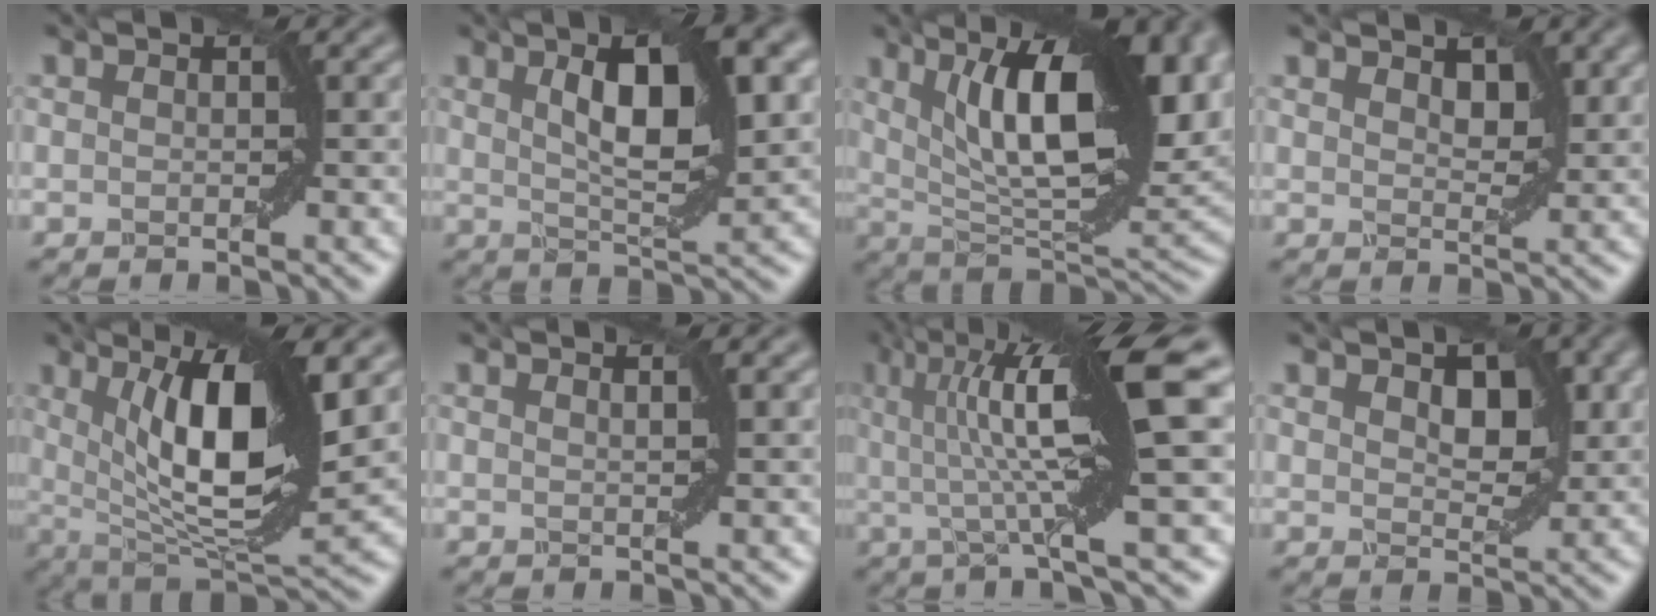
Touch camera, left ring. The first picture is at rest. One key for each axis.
{"total": 8.8, "fx": 2.7, "fy": 2.6, "fz": 8.0, "tx": -0.122, "ty": 0.006, "tz": 0.045}
{"total": 16.8, "fx": 5.9, "fy": 6.0, "fz": 14.5, "tx": -0.220, "ty": 0.019, "tz": 0.095}
{"total": 2.6, "fx": 1.6, "fy": 1.2, "fz": 1.6, "tx": -0.032, "ty": -0.003, "tz": 0.029}
{"total": 11.4, "fx": 3.0, "fy": 3.4, "fz": 10.5, "tx": -0.156, "ty": -0.005, "tz": 0.054}
{"total": 1.5, "fx": 1.0, "fy": 0.4, "fz": 1.1, "tx": -0.004, "ty": -0.001, "tz": 0.008}
{"total": 12.4, "fx": 2.9, "fy": 2.1, "fz": 11.8, "tx": -0.170, "ty": 0.016, "tz": 0.047}
{"total": 4.0, "fx": 1.5, "fy": 2.2, "fz": 3.1, "tx": -0.053, "ty": -0.002, "tz": 0.030}